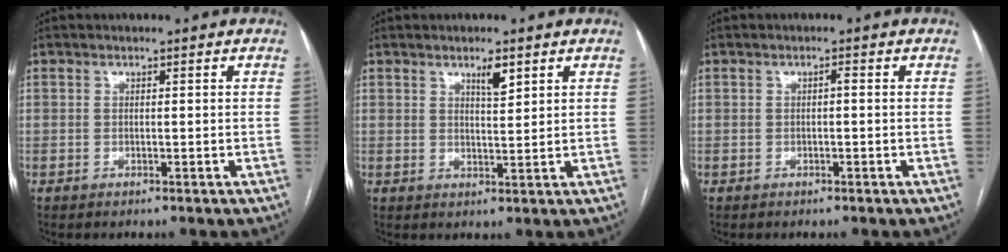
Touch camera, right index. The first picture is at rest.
{"total": 3.0, "force": [1.9, 0.6, 2.3], "torque": [-0.041, -0.003, 0.033]}
{"total": 0.6, "force": [-0.1, 0.1, 0.6], "torque": [-0.009, 0.003, -0.002]}